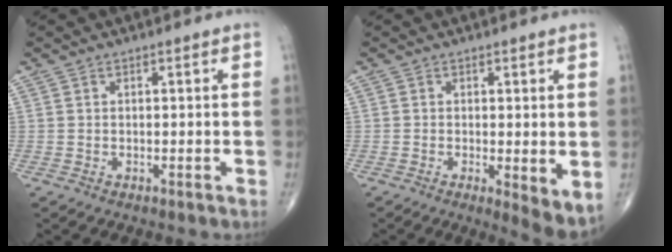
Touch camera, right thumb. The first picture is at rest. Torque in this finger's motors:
{"motor_torque": [-0.39, 0.29, 0.09, -0.08, 0.04]}